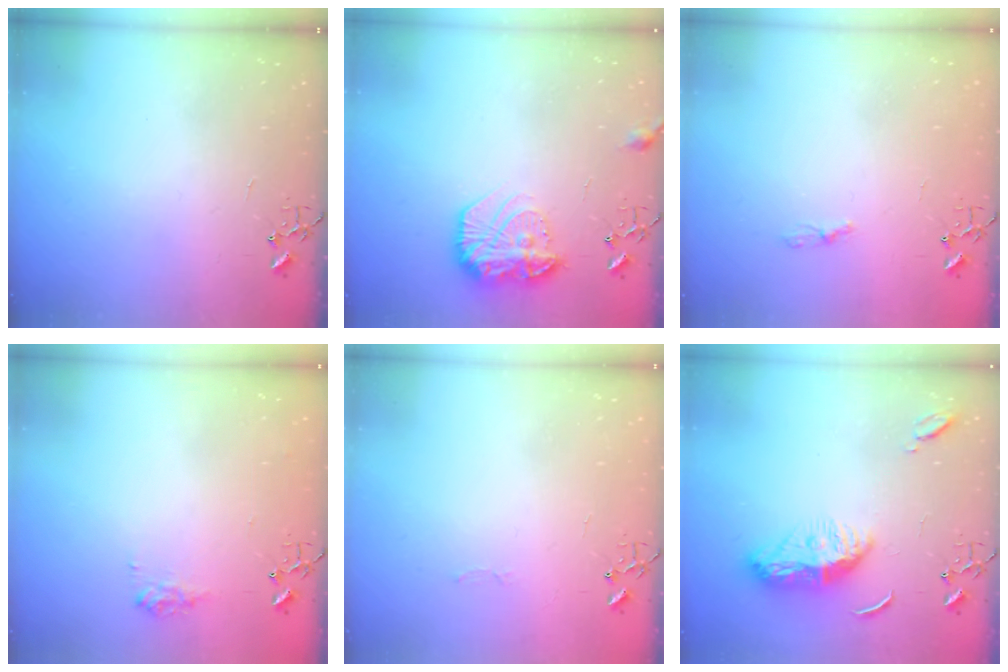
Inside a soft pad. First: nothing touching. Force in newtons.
{"total": 15.3, "press": 15.2, "slide": 1.0}
{"total": 4.4, "press": 4.4, "slide": 0.6}
{"total": 8.0, "press": 8.0, "slide": 0.4}
{"total": 2.5, "press": 2.5, "slide": 0.4}
{"total": 11.1, "press": 11.0, "slide": 1.0}